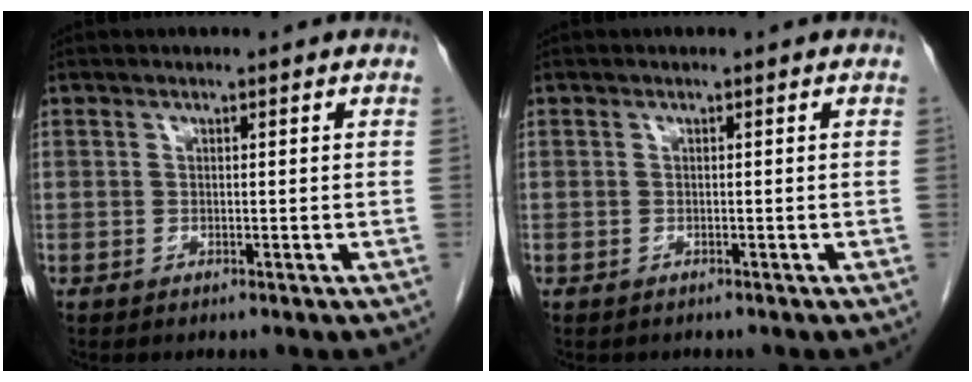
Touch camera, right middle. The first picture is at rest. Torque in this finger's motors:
{"motor_torque": [0.01, 0.00, 0.00, 0.00]}